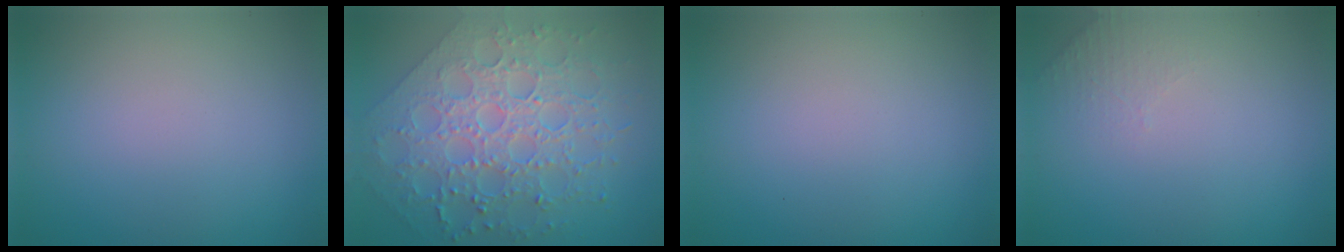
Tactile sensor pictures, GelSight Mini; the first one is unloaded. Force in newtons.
{"total": 8.3, "press": 6.2, "slide": 5.5}
{"total": 0.0}
{"total": 1.3, "press": 1.2, "slide": 0.3}